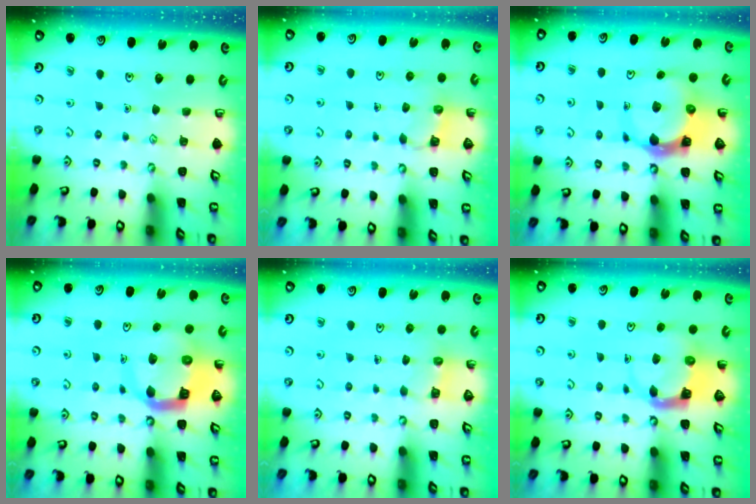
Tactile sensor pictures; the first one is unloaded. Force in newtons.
{"total": 3.0, "press": 3.0, "slide": 0.6}
{"total": 7.4, "press": 7.3, "slide": 1.1}
{"total": 9.7, "press": 9.6, "slide": 1.3}
{"total": 3.4, "press": 3.4, "slide": 0.2}
{"total": 3.8, "press": 3.8, "slide": 0.2}